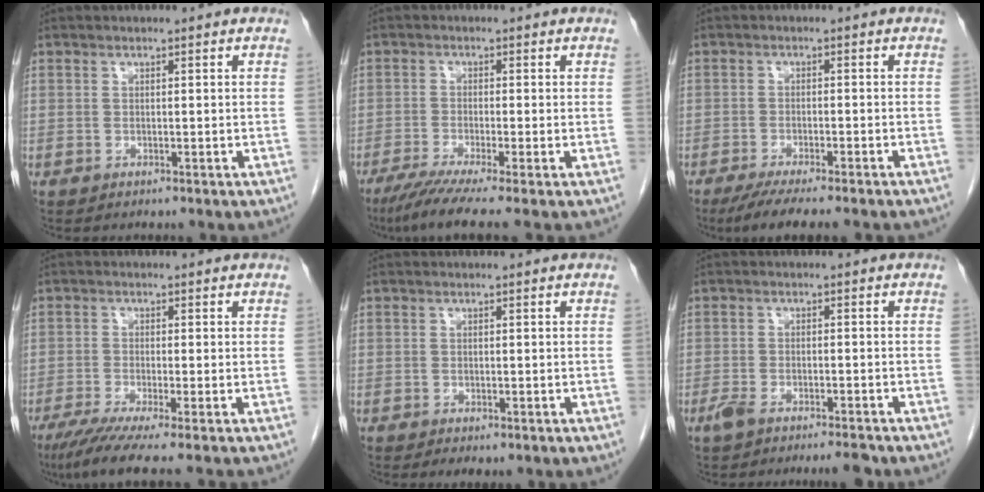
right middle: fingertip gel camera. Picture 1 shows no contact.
{"total": 6.9, "force": [-5.0, -0.8, 4.6], "torque": [-0.075, -0.022, -0.086]}
{"total": 9.3, "force": [-7.7, 0.6, 5.2], "torque": [-0.068, -0.018, -0.113]}
{"total": 7.2, "force": [-5.0, -0.2, 5.2], "torque": [-0.084, -0.020, -0.084]}
{"total": 2.1, "force": [-1.0, 0.9, 1.6], "torque": [-0.026, -0.004, -0.008]}
{"total": 4.3, "force": [-3.4, 0.8, 2.6], "torque": [-0.047, -0.002, -0.055]}